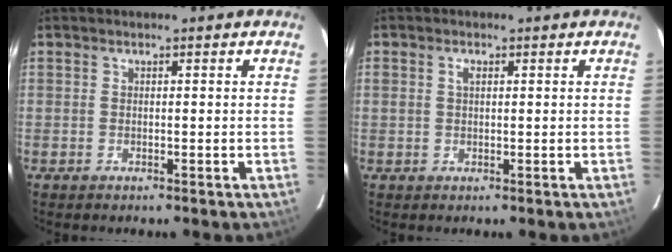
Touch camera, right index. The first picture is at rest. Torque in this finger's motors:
{"motor_torque": [0.13, -0.02, 0.06, 0.03]}